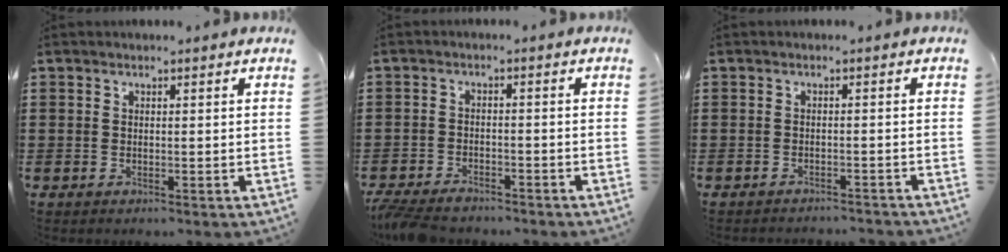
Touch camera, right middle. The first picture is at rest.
{"total": 3.3, "force": [-3.2, 0.6, 0.8], "torque": [-0.030, -0.001, -0.071]}
{"total": 1.4, "force": [-1.3, -0.1, 0.1], "torque": [-0.006, 0.002, -0.028]}